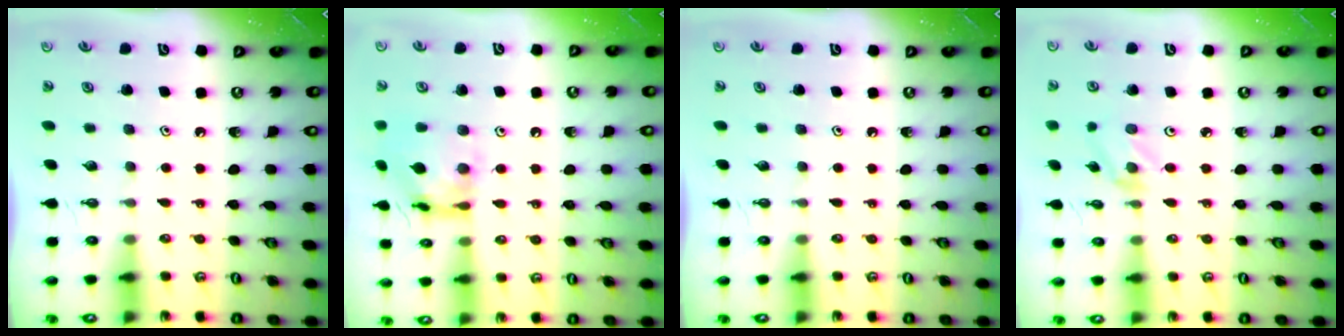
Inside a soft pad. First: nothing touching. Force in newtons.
{"total": 12.8, "press": 12.8, "slide": 0.9}
{"total": 0.0}
{"total": 2.0, "press": 1.9, "slide": 0.3}